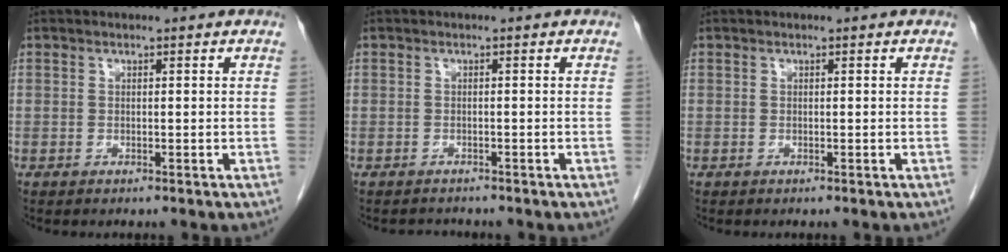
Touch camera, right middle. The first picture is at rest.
{"total": 1.3, "force": [-1.2, 0.4, -0.3], "torque": [0.002, -0.004, -0.019]}
{"total": 0.0}